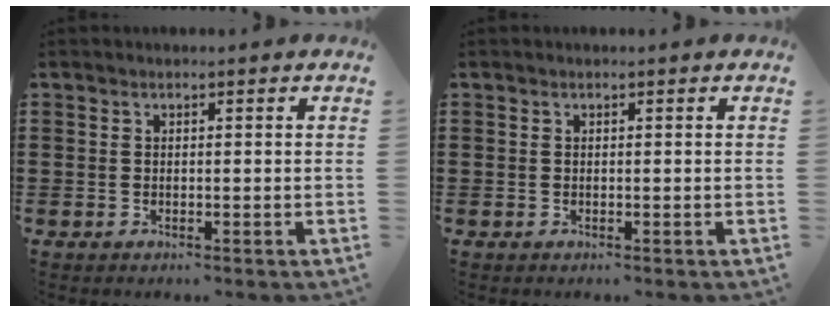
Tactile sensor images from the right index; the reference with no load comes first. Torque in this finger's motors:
{"motor_torque": [-0.05, 0.05, -0.02, 0.02]}